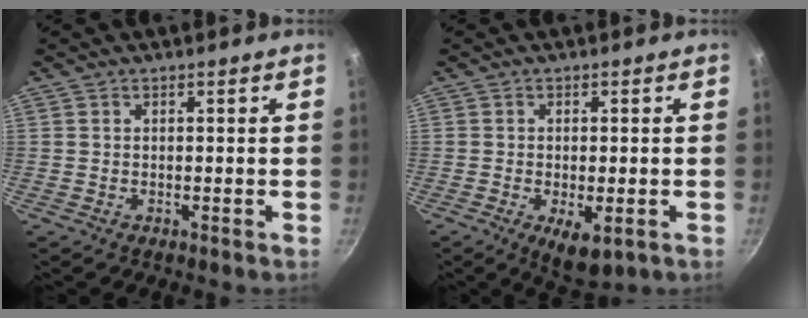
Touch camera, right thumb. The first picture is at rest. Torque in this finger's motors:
{"motor_torque": [-0.26, 0.38, -0.08, -0.01, 0.17]}